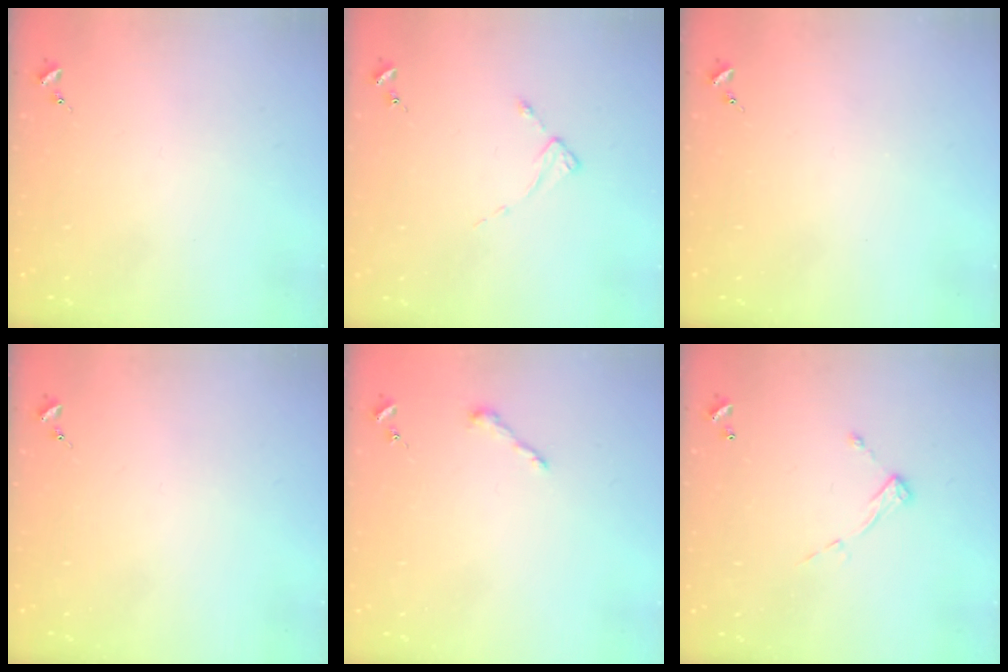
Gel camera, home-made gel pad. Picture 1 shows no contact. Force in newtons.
{"total": 1.9, "press": 1.8, "slide": 0.3}
{"total": 0.0}
{"total": 0.0}
{"total": 3.6, "press": 3.6, "slide": 0.4}
{"total": 6.3, "press": 6.3, "slide": 0.3}